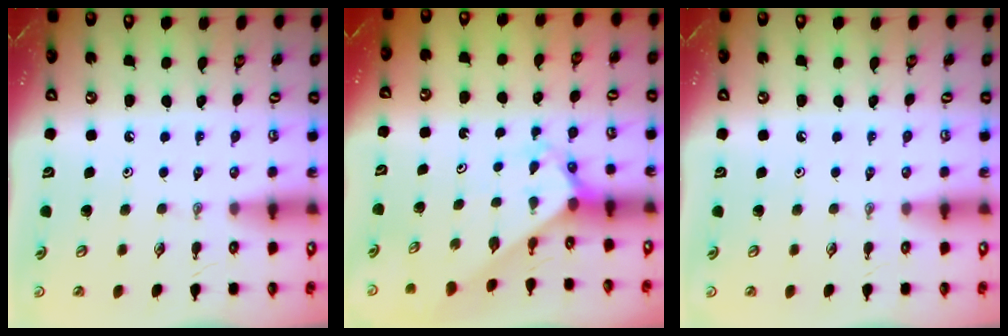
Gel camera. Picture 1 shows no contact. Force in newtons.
{"total": 2.6, "press": 2.6, "slide": 0.2}
{"total": 0.0}